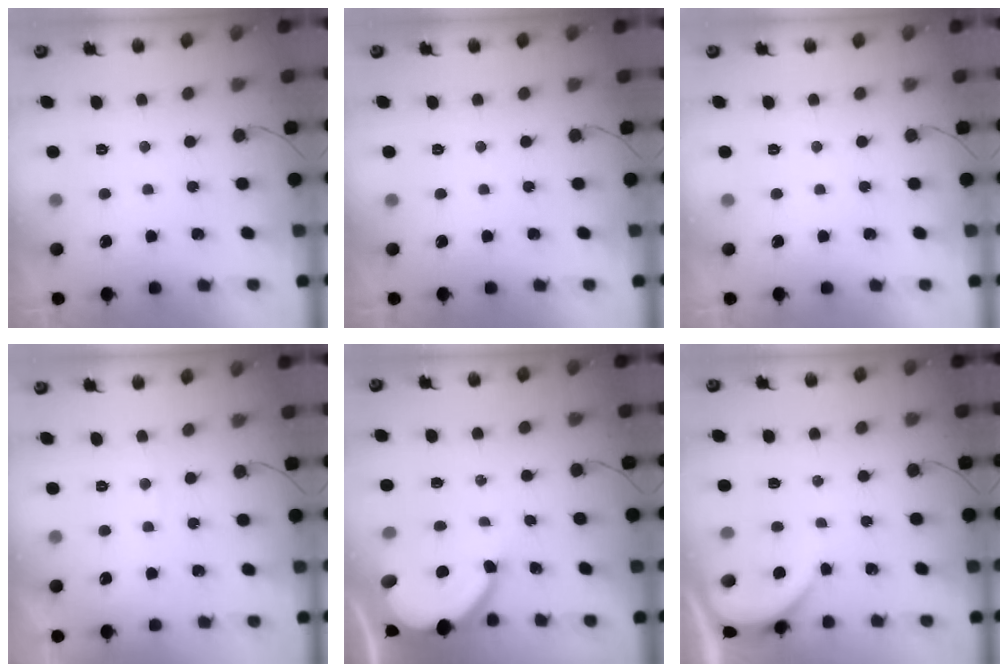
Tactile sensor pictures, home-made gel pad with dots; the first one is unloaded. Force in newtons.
{"total": 0.0}
{"total": 0.0}
{"total": 2.9, "press": 2.9, "slide": 0.4}
{"total": 6.7, "press": 6.7, "slide": 0.7}
{"total": 2.6, "press": 2.6, "slide": 0.2}